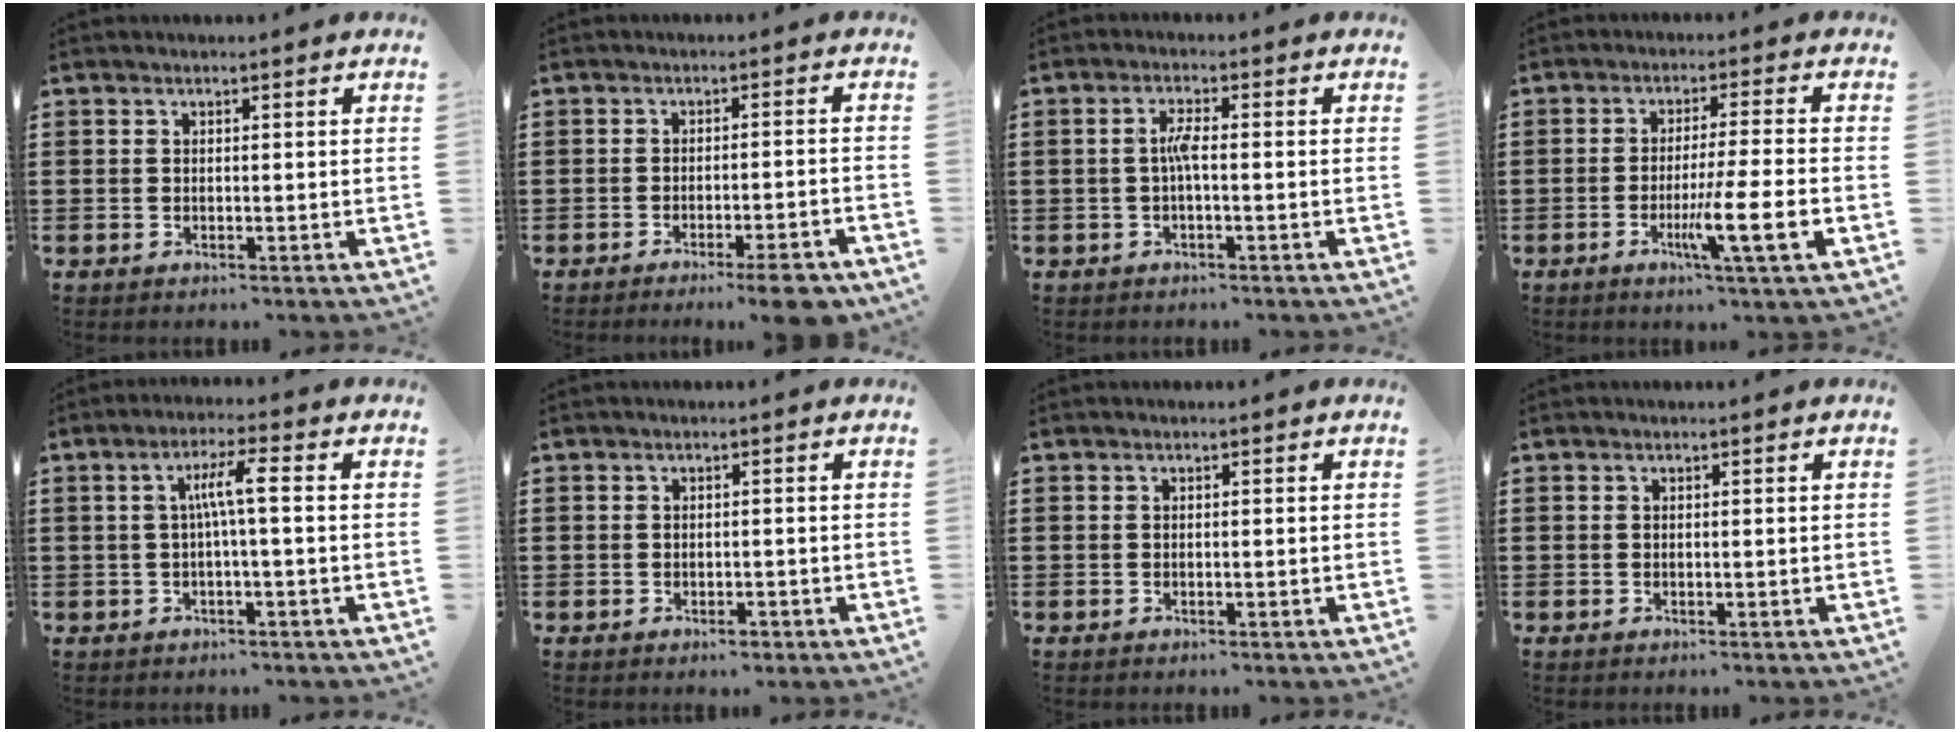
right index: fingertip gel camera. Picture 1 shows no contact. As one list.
[{"total": 5.2, "force": [-3.9, -0.1, 3.4], "torque": [-0.052, -0.010, -0.068]}, {"total": 2.7, "force": [-0.4, 0.4, 2.6], "torque": [-0.052, 0.002, -0.009]}, {"total": 8.7, "force": [-3.0, -0.2, 8.2], "torque": [-0.140, -0.016, -0.051]}, {"total": 4.9, "force": [0.0, 0.3, 4.9], "torque": [-0.093, 0.006, -0.006]}, {"total": 1.1, "force": [-0.9, 0.6, 0.4], "torque": [-0.012, -0.004, -0.017]}, {"total": 0.0}, {"total": 0.0}]